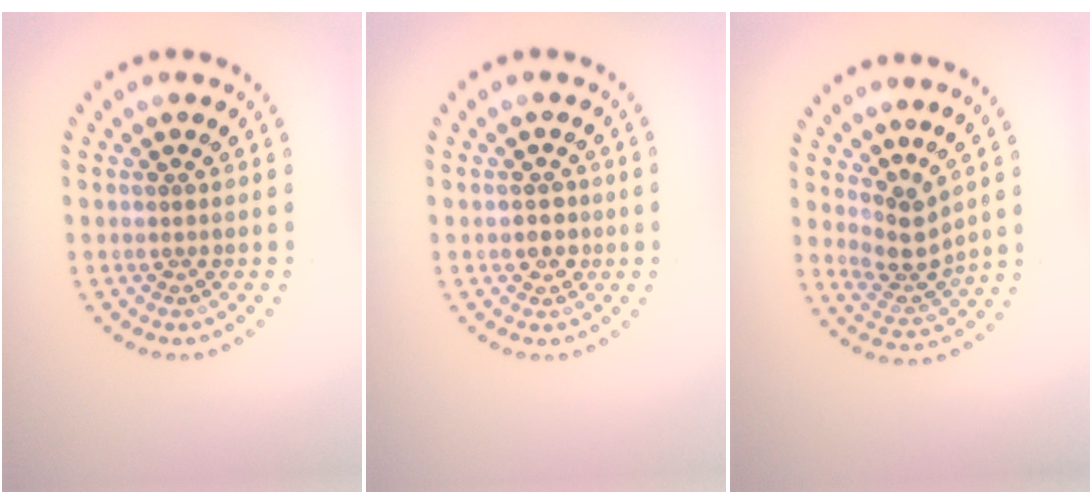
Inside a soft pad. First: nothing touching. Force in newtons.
{"total": 1.7, "press": 1.5, "slide": 0.8}
{"total": 3.0, "press": 2.0, "slide": 2.2}